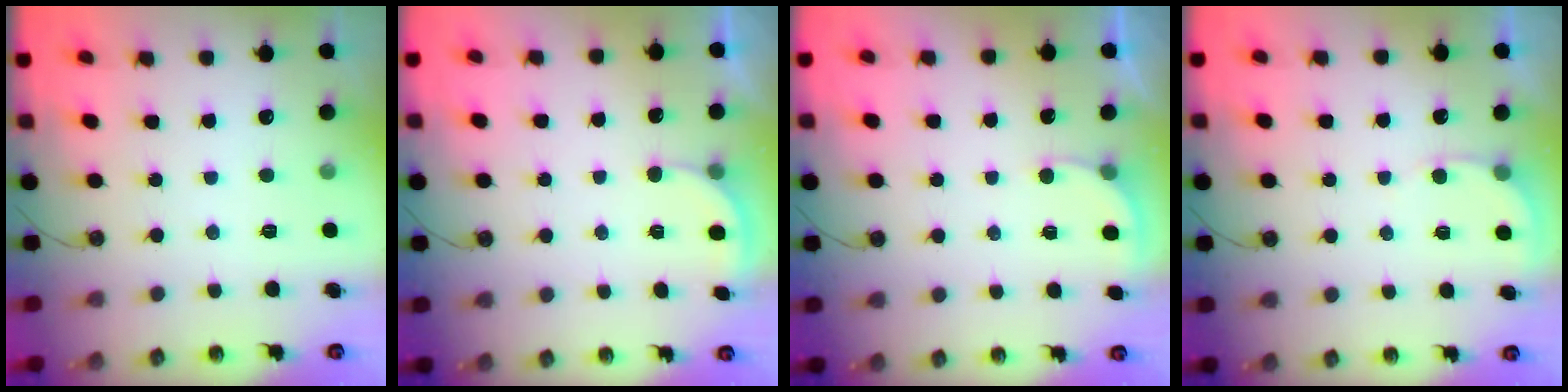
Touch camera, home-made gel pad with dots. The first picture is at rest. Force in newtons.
{"total": 2.6, "press": 2.5, "slide": 0.6}
{"total": 2.4, "press": 2.4, "slide": 0.2}
{"total": 3.3, "press": 3.2, "slide": 0.2}